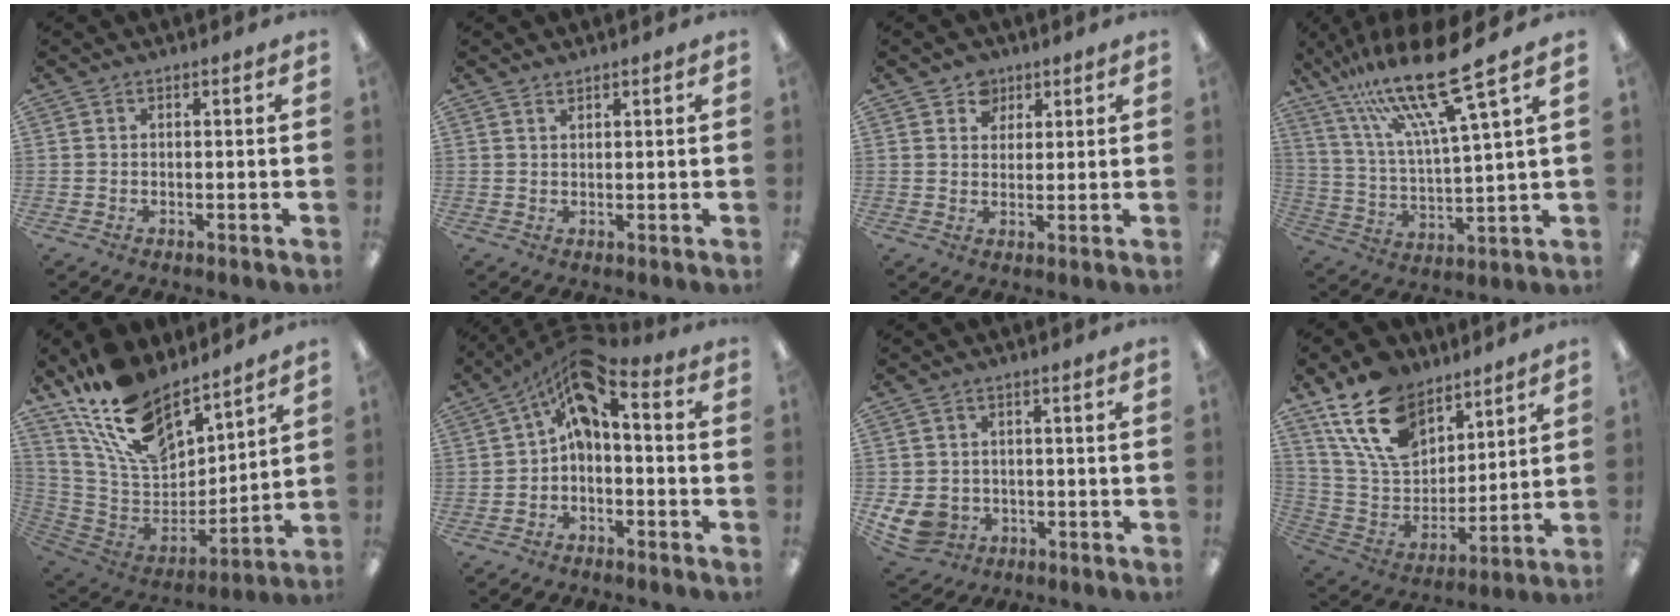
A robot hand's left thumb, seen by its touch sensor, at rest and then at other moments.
{"total": 1.2, "force": [1.2, 0.2, -0.1], "torque": [0.000, 0.000, 0.022]}
{"total": 5.0, "force": [3.4, 3.6, 0.4], "torque": [0.000, -0.007, 0.059]}
{"total": 21.7, "force": [15.2, 3.4, 15.1], "torque": [-0.292, -0.087, 0.242]}
{"total": 18.8, "force": [14.6, 8.6, 8.2], "torque": [-0.171, -0.089, 0.271]}
{"total": 9.4, "force": [3.6, 4.0, 7.7], "torque": [-0.123, -0.020, 0.067]}
{"total": 6.4, "force": [-1.8, 5.6, 2.5], "torque": [-0.070, 0.009, -0.033]}
{"total": 18.1, "force": [11.9, 10.8, 8.4], "torque": [-0.172, -0.045, 0.227]}